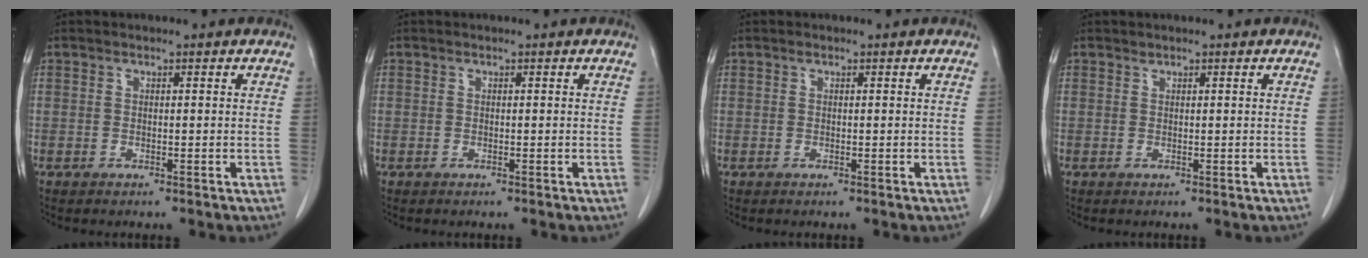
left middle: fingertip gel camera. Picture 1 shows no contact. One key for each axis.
{"total": 0.0}
{"total": 0.0}
{"total": 0.0}